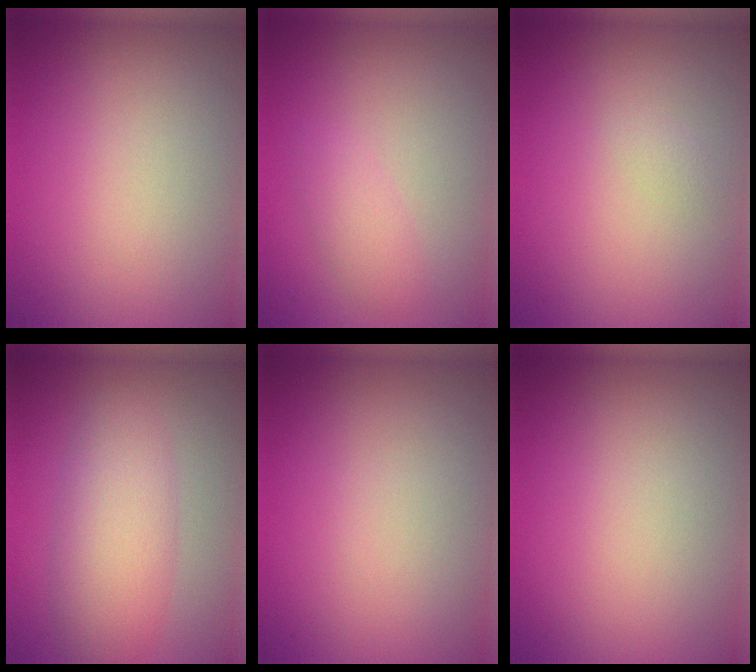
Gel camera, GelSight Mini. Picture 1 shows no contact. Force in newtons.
{"total": 1.6, "press": 1.6, "slide": 0.0}
{"total": 0.5, "press": 0.5, "slide": 0.0}
{"total": 4.9, "press": 4.9, "slide": 0.2}
{"total": 0.0}
{"total": 0.0}